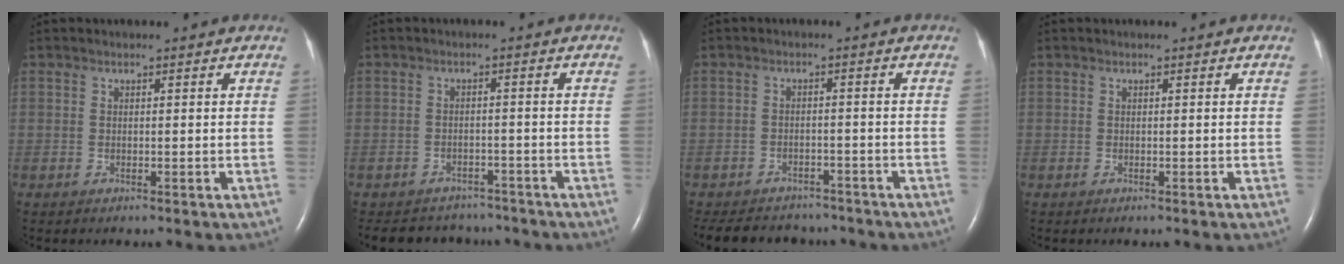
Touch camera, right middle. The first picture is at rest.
{"total": 9.0, "force": [-8.2, 3.7, 1.1], "torque": [-0.020, 0.011, -0.101]}
{"total": 12.6, "force": [-10.9, 5.1, 3.5], "torque": [-0.080, 0.003, -0.141]}
{"total": 0.0}